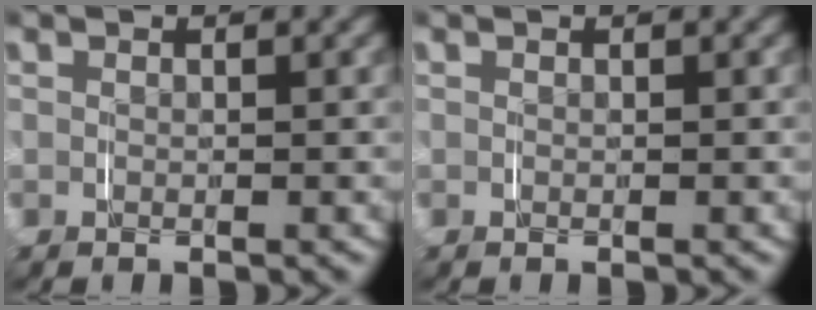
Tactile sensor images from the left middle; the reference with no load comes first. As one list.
[{"total": 0.0}]